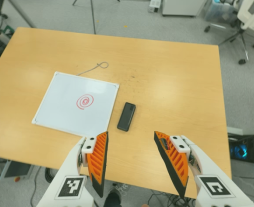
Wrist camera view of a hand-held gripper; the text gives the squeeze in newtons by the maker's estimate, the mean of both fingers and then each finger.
{"total": 0.0}